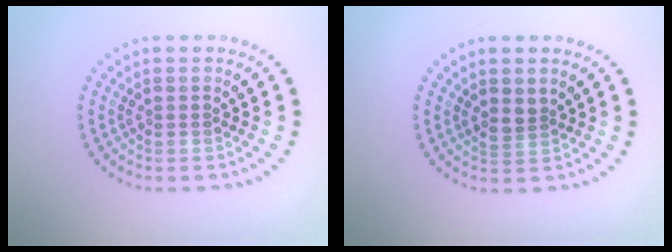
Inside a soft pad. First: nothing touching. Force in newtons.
{"total": 1.6, "press": 1.3, "slide": 0.9}